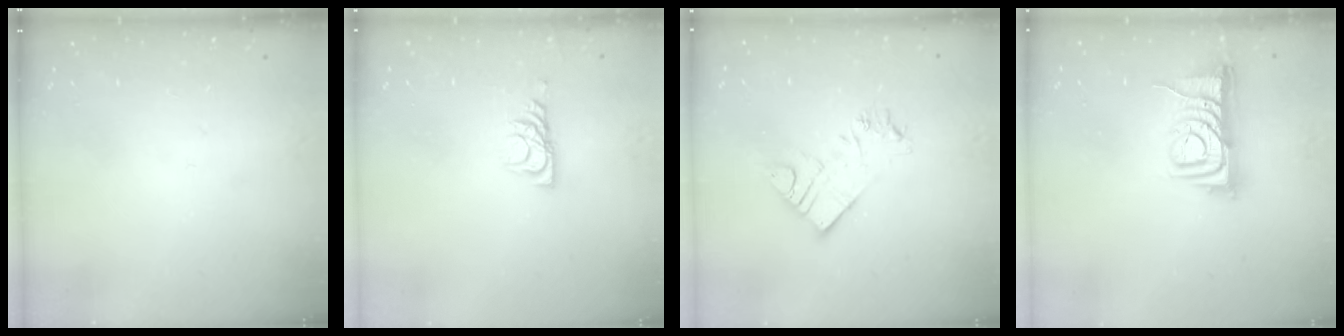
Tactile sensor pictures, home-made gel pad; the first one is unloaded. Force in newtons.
{"total": 6.2, "press": 6.2, "slide": 0.7}
{"total": 10.5, "press": 10.5, "slide": 1.0}
{"total": 8.0, "press": 8.0, "slide": 0.4}